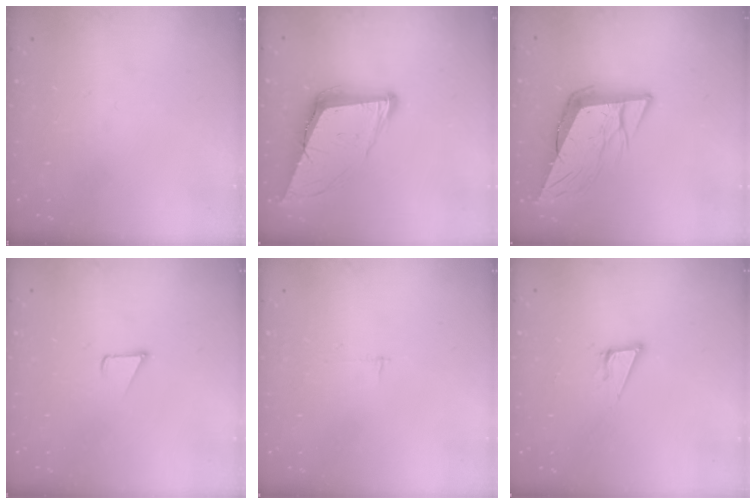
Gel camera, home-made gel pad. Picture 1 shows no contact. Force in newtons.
{"total": 11.8, "press": 11.2, "slide": 3.8}
{"total": 11.8, "press": 11.2, "slide": 3.6}
{"total": 2.4, "press": 2.4, "slide": 0.2}
{"total": 2.5, "press": 2.5, "slide": 0.2}
{"total": 6.8, "press": 6.4, "slide": 2.4}